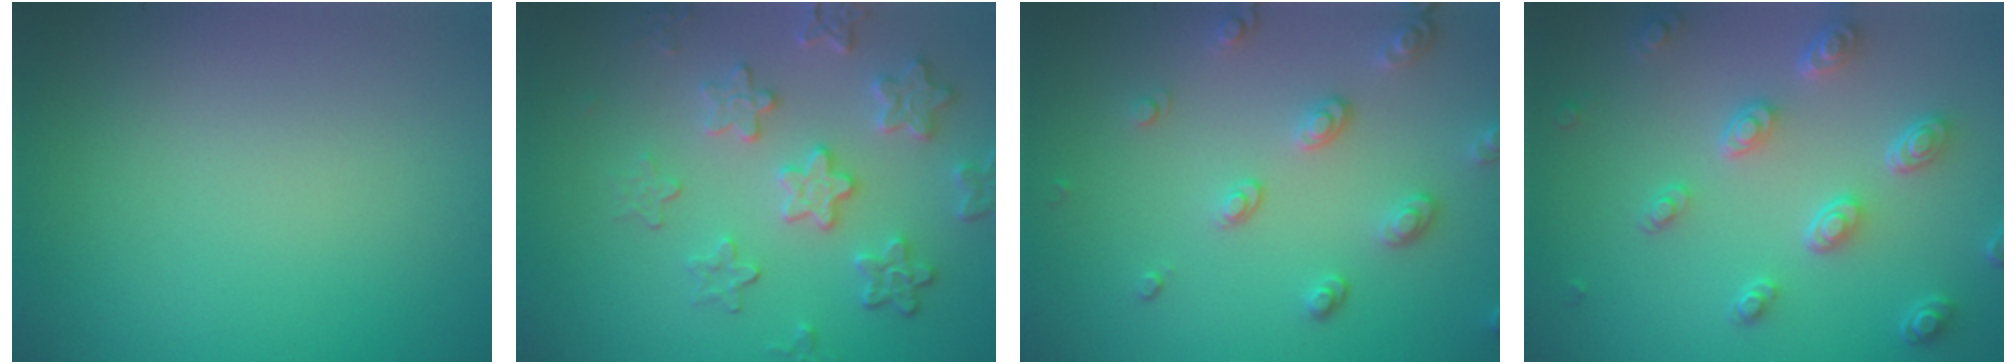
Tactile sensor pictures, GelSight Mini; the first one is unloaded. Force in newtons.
{"total": 4.7, "press": 4.0, "slide": 2.5}
{"total": 3.2, "press": 2.6, "slide": 1.8}
{"total": 4.6, "press": 3.4, "slide": 3.0}